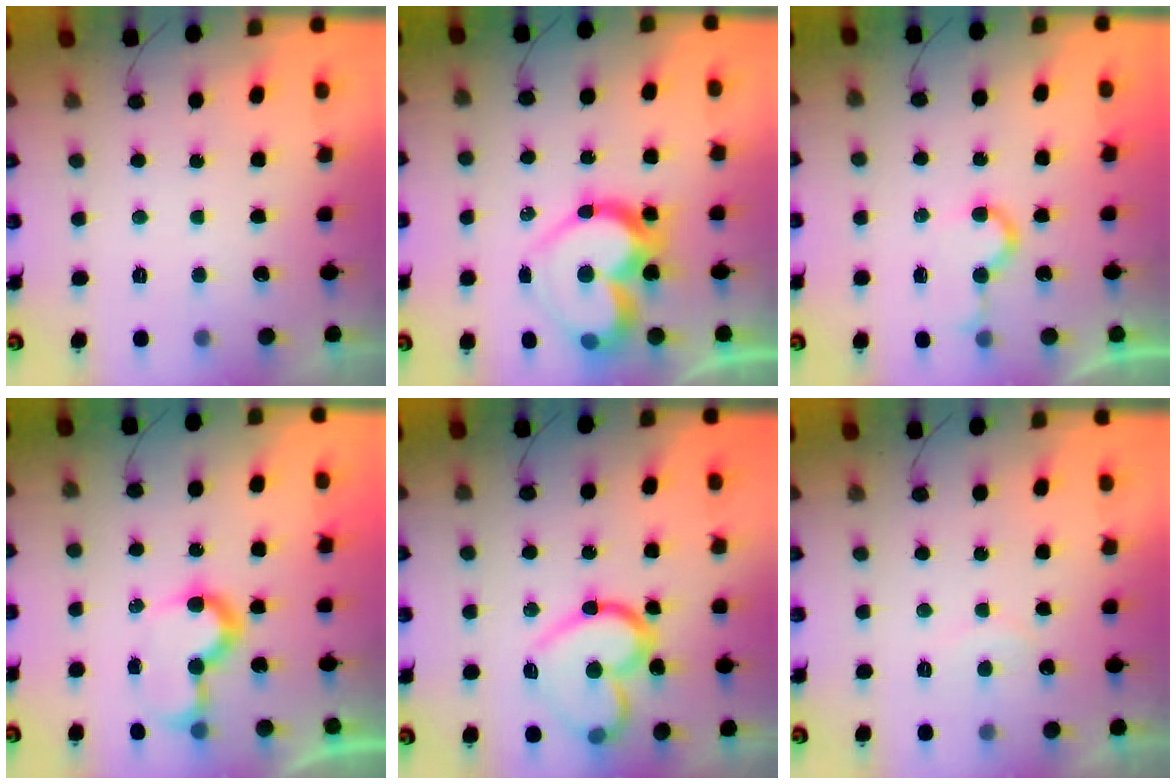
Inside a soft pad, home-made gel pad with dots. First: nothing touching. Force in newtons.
{"total": 17.6, "press": 17.6, "slide": 1.3}
{"total": 5.1, "press": 5.0, "slide": 0.5}
{"total": 8.5, "press": 8.5, "slide": 0.2}
{"total": 16.6, "press": 16.5, "slide": 1.3}
{"total": 4.9, "press": 4.9, "slide": 0.3}